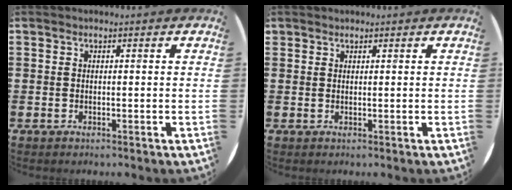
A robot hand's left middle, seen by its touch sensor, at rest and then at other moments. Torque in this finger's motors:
{"motor_torque": [-0.31, -0.14, -0.05, -0.01]}